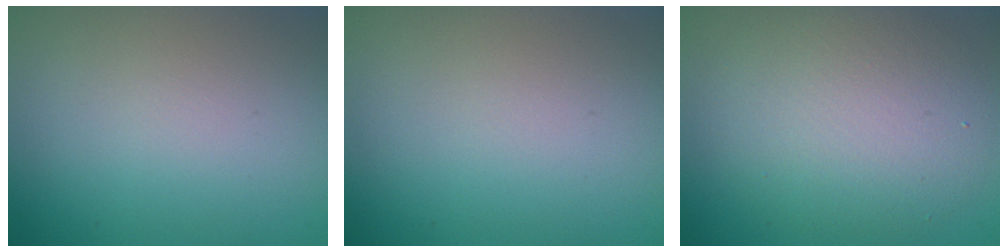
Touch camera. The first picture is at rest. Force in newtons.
{"total": 0.0}
{"total": 6.0, "press": 6.0, "slide": 0.3}